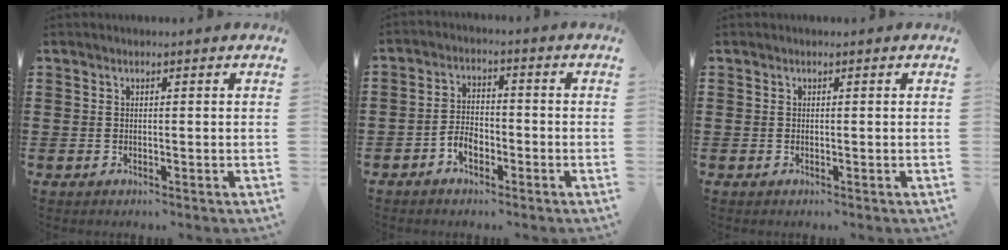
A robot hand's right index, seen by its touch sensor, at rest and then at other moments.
{"total": 3.7, "force": [-2.2, 2.0, 2.2], "torque": [-0.049, 0.001, -0.043]}
{"total": 0.0}